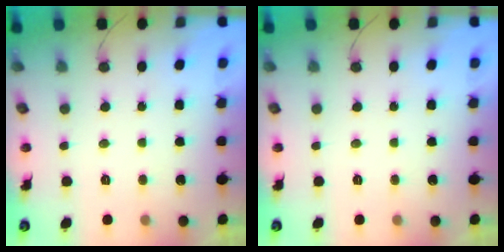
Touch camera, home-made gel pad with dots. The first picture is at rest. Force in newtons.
{"total": 0.0}